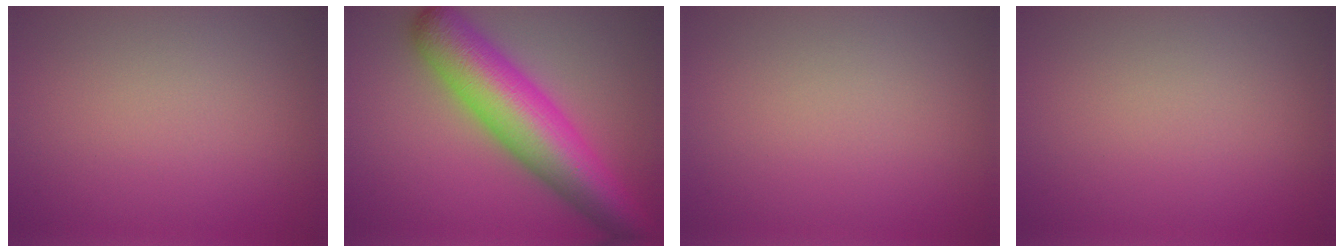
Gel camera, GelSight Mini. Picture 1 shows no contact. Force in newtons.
{"total": 10.1, "press": 10.1, "slide": 0.4}
{"total": 0.0}
{"total": 0.0}